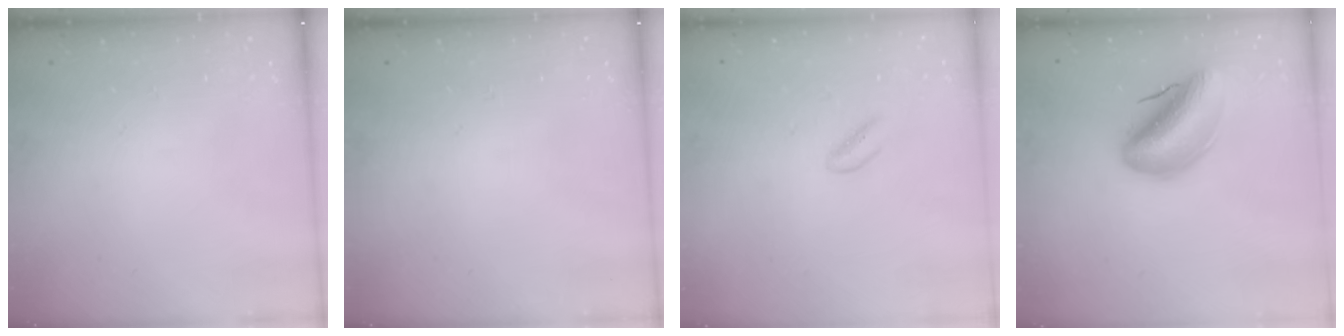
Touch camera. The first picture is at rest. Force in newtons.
{"total": 0.0}
{"total": 0.0}
{"total": 13.3, "press": 12.8, "slide": 3.6}